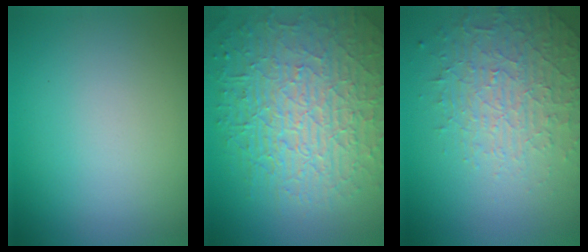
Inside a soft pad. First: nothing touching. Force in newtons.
{"total": 9.9, "press": 6.5, "slide": 7.5}
{"total": 4.5, "press": 3.2, "slide": 3.1}